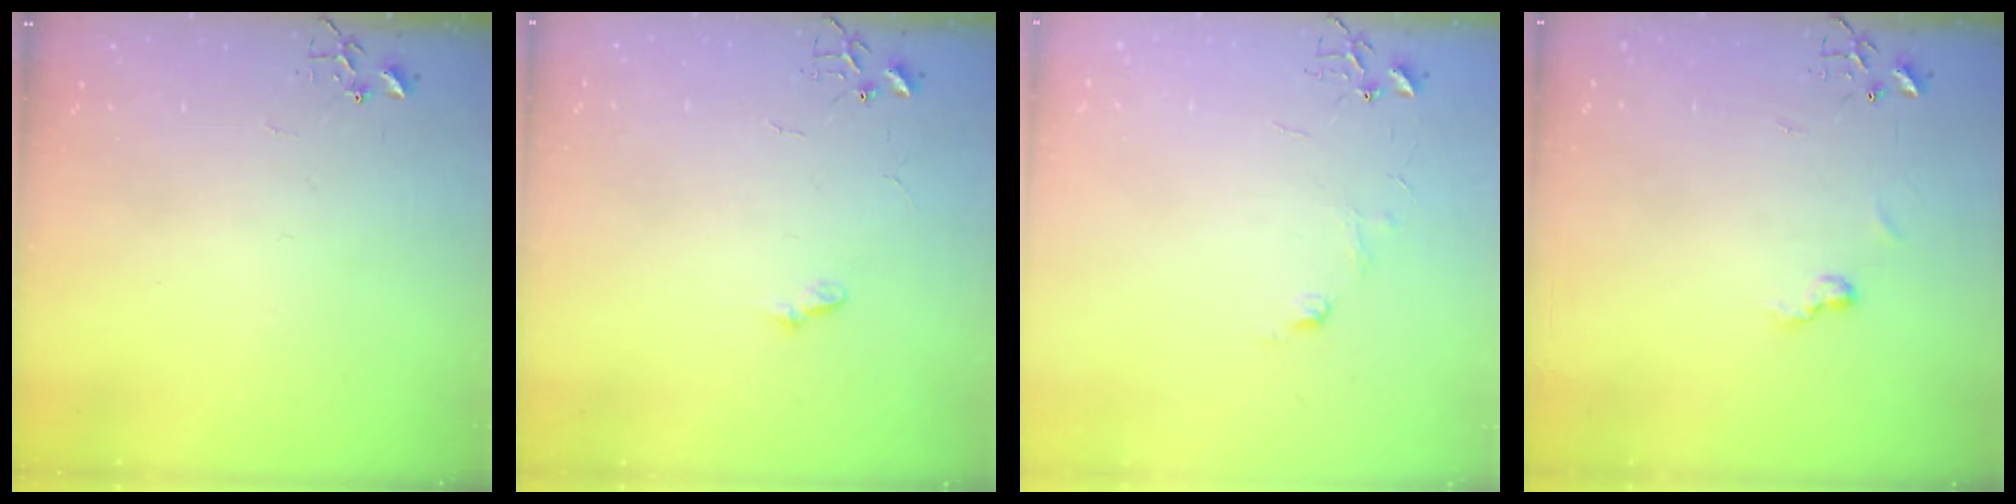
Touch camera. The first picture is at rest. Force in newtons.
{"total": 5.4, "press": 5.4, "slide": 0.6}
{"total": 6.6, "press": 6.5, "slide": 0.7}
{"total": 5.2, "press": 5.2, "slide": 0.6}